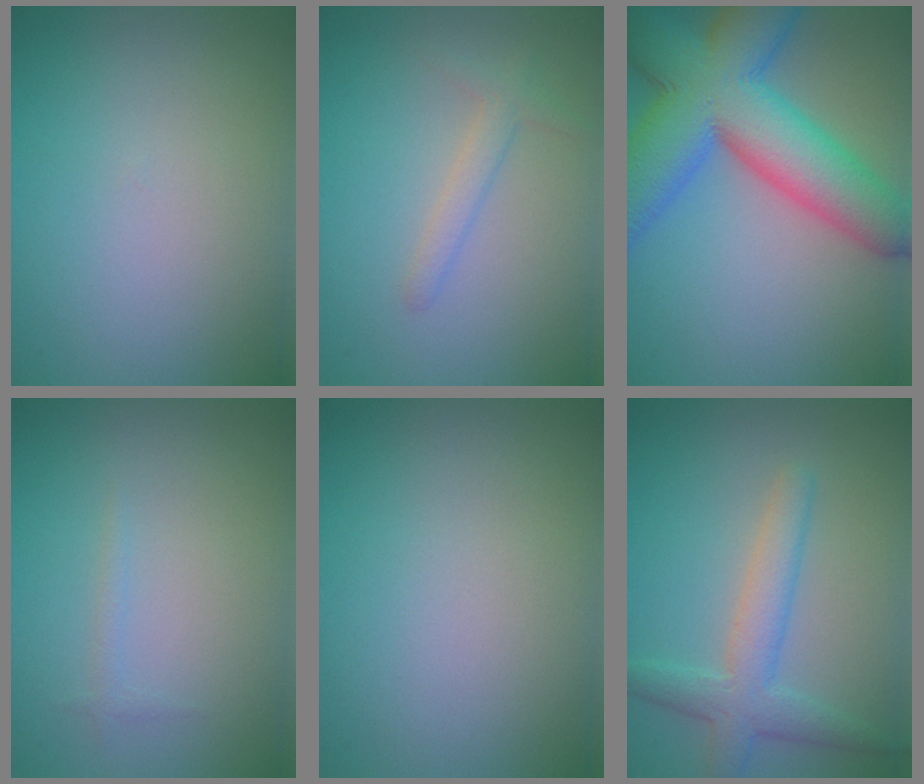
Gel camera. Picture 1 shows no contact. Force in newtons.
{"total": 1.7, "press": 1.7, "slide": 0.1}
{"total": 13.2, "press": 13.2, "slide": 0.5}
{"total": 0.6, "press": 0.6, "slide": 0.1}
{"total": 0.0}
{"total": 3.9, "press": 3.9, "slide": 0.1}